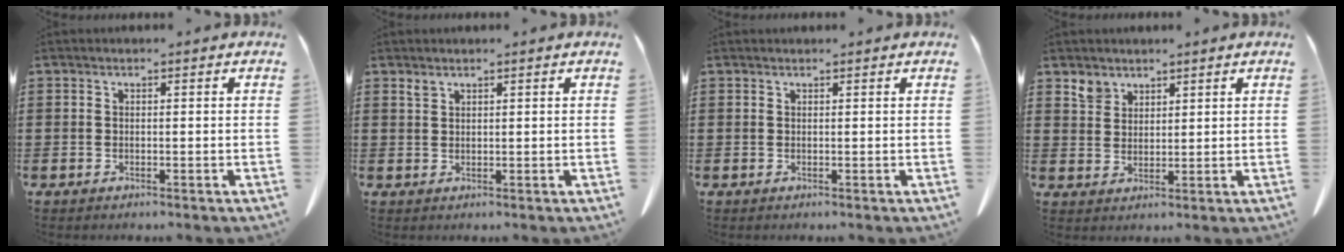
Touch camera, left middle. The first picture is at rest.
{"total": 1.1, "force": [1.0, 0.4, 0.3], "torque": [-0.009, 0.000, 0.019]}
{"total": 0.0}
{"total": 2.7, "force": [2.2, 1.6, 0.4], "torque": [-0.016, 0.003, 0.043]}